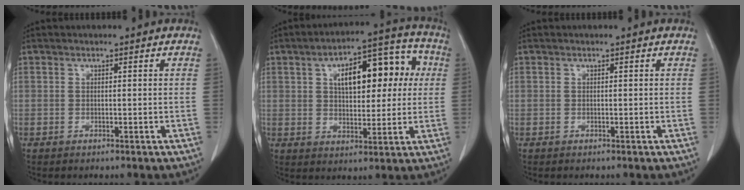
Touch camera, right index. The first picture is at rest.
{"total": 13.6, "force": [3.3, 6.3, 11.6], "torque": [-0.166, 0.040, 0.051]}
{"total": 0.0}